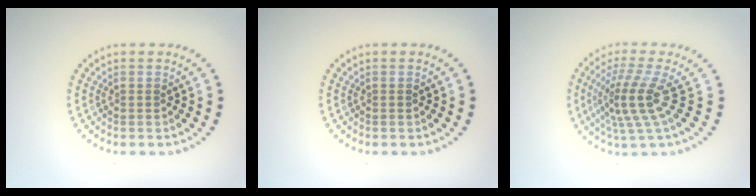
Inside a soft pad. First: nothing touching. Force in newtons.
{"total": 0.0}
{"total": 4.1, "press": 2.8, "slide": 2.9}